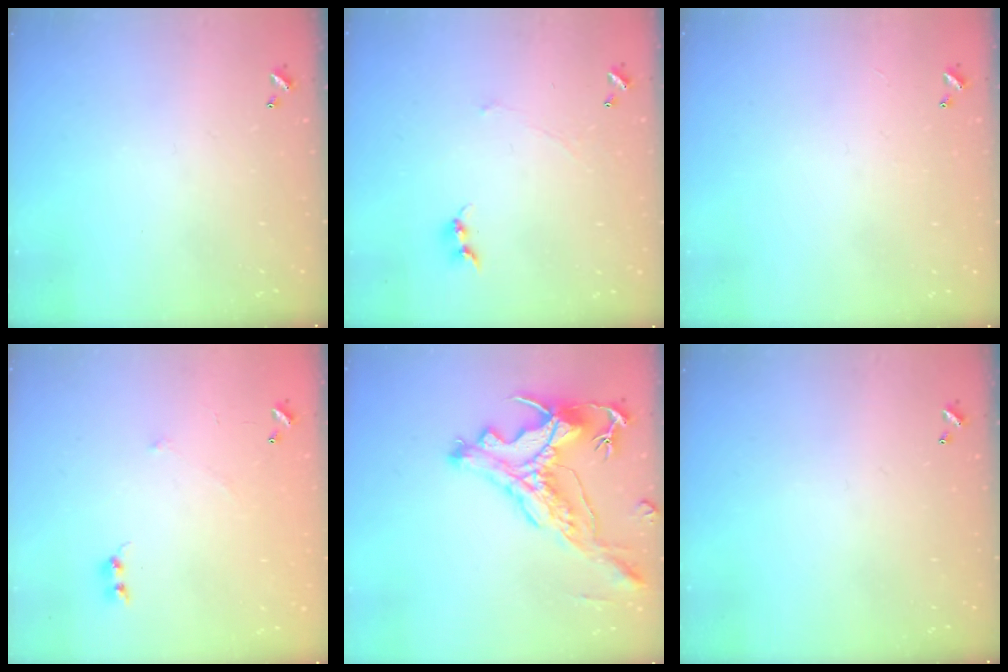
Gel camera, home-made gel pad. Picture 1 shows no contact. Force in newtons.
{"total": 1.0, "press": 0.8, "slide": 0.6}
{"total": 1.0, "press": 0.9, "slide": 0.5}
{"total": 6.3, "press": 6.3, "slide": 0.4}
{"total": 4.0, "press": 3.8, "slide": 1.3}
{"total": 0.0}